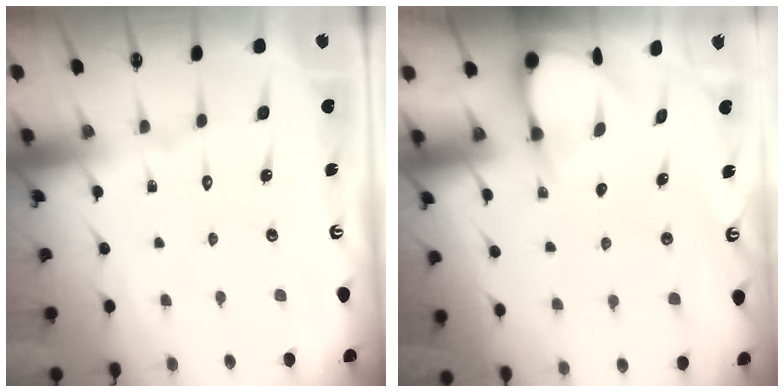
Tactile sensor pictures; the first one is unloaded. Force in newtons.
{"total": 3.5, "press": 3.5, "slide": 0.4}